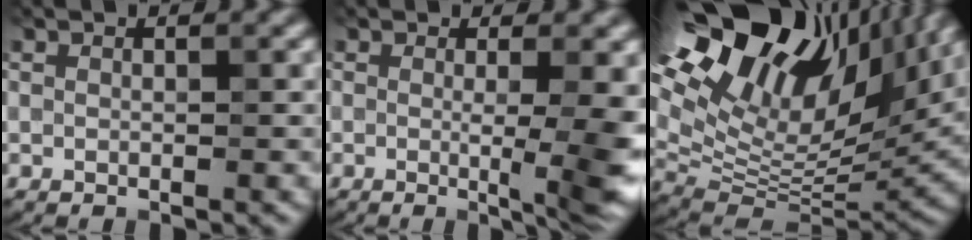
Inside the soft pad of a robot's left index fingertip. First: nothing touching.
{"total": 7.8, "force": [-0.3, 2.4, 7.4], "torque": [-0.063, -0.008, -0.007]}
{"total": 20.5, "force": [10.7, 9.5, 14.6], "torque": [-0.263, 0.053, 0.179]}